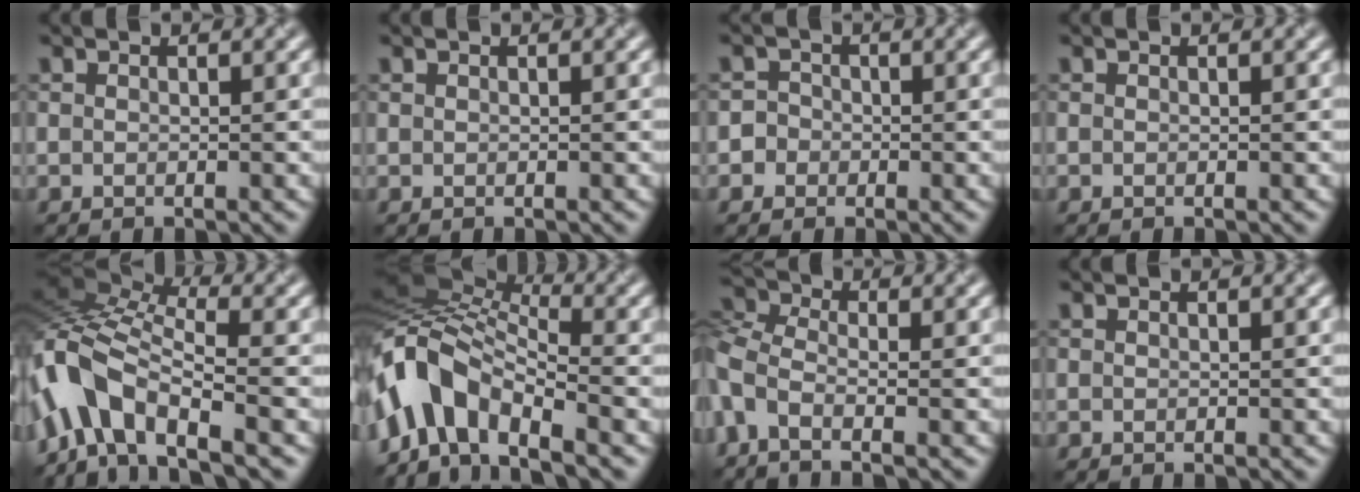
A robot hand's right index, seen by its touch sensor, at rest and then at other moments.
{"total": 0.0}
{"total": 2.3, "force": [-0.8, 2.1, 0.3], "torque": [0.020, 0.013, -0.029]}
{"total": 0.0}
{"total": 9.9, "force": [-4.4, 3.9, 7.9], "torque": [-0.150, 0.018, -0.096]}
{"total": 9.7, "force": [-3.8, 4.6, 7.6], "torque": [-0.137, 0.024, -0.088]}
{"total": 3.9, "force": [-1.7, 1.8, 3.0], "torque": [-0.076, -0.004, -0.054]}
{"total": 0.0}